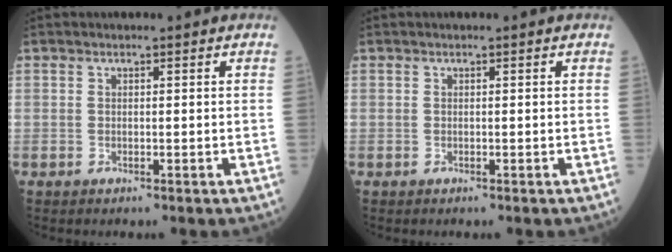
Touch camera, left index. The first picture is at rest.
{"total": 0.0}